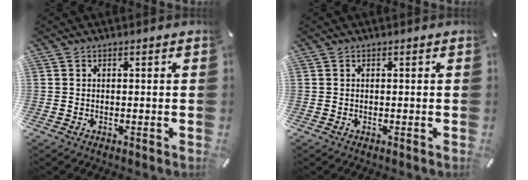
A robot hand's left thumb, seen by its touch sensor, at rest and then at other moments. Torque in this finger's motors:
{"motor_torque": [-0.05, 0.10, -0.05, -0.02, 0.03]}